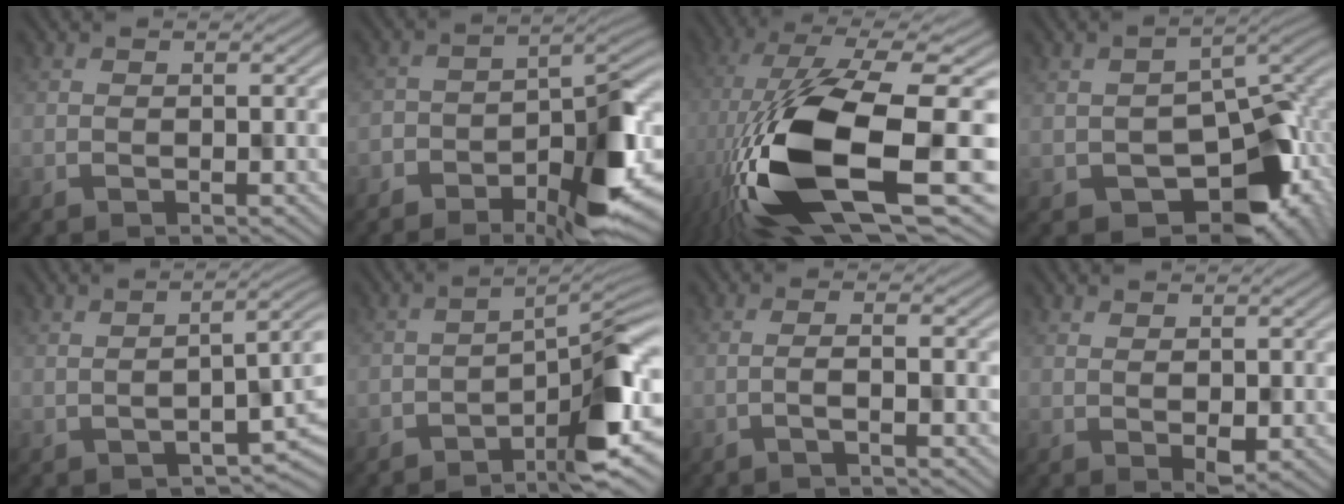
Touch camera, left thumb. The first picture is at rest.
{"total": 10.2, "force": [-5.2, 4.4, 7.6], "torque": [-0.098, -0.019, -0.091]}
{"total": 17.7, "force": [-2.1, 6.9, 16.1], "torque": [-0.332, -0.016, -0.039]}
{"total": 9.7, "force": [-3.3, 6.1, 6.7], "torque": [-0.082, -0.031, -0.050]}
{"total": 2.9, "force": [-0.2, 0.9, 2.7], "torque": [-0.037, -0.004, -0.002]}
{"total": 4.6, "force": [-2.1, 0.7, 4.0], "torque": [-0.048, 0.013, -0.040]}
{"total": 1.6, "force": [0.0, 0.0, 1.6], "torque": [-0.011, 0.013, -0.018]}
{"total": 1.8, "force": [1.3, 0.5, 1.1], "torque": [-0.018, -0.005, 0.027]}